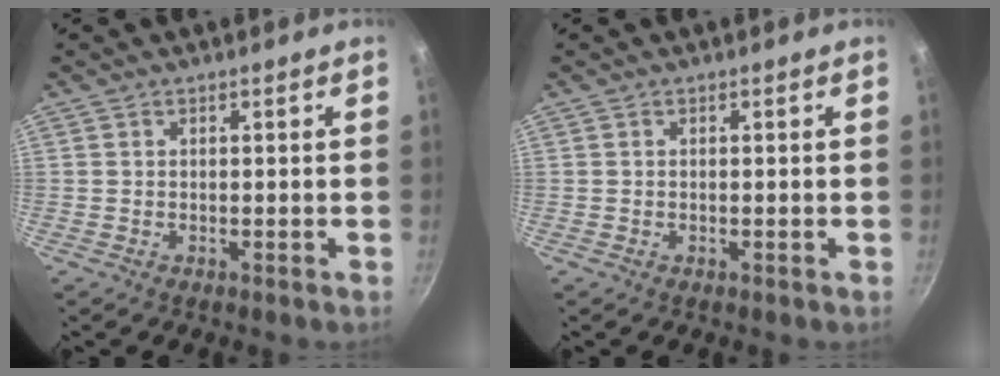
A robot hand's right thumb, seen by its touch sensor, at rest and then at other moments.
{"total": 0.0}